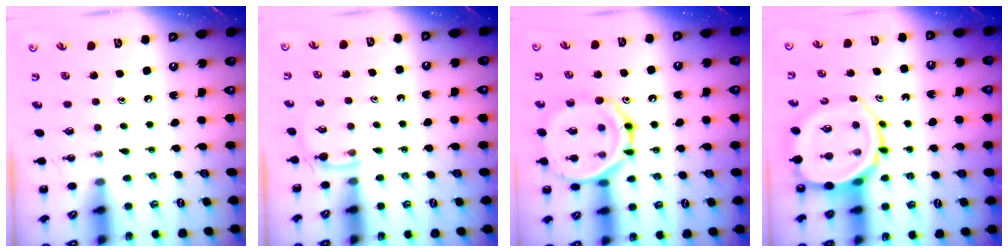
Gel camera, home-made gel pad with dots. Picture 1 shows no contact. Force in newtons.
{"total": 3.3, "press": 3.1, "slide": 1.1}
{"total": 16.9, "press": 16.8, "slide": 1.9}
{"total": 10.4, "press": 10.0, "slide": 3.0}